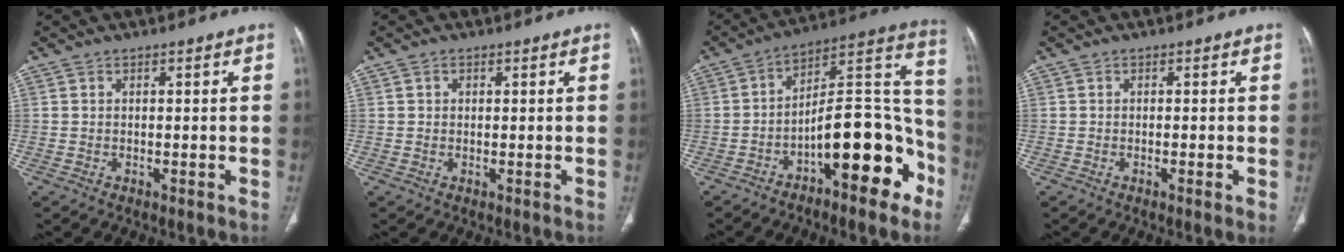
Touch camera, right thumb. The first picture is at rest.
{"total": 0.9, "force": [0.3, 0.8, 0.3], "torque": [-0.001, 0.001, 0.004]}
{"total": 19.2, "force": [-9.1, 7.0, 15.4], "torque": [-0.193, 0.097, -0.143]}
{"total": 1.6, "force": [-0.4, 0.1, 1.5], "torque": [-0.030, -0.004, -0.006]}